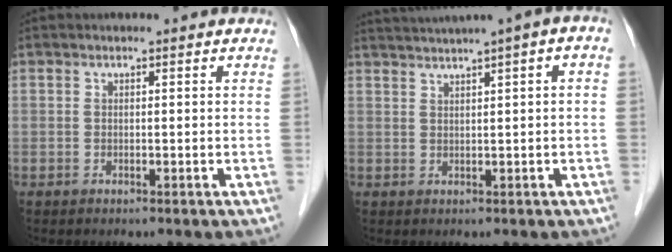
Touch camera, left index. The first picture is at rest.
{"total": 6.4, "force": [3.7, -0.3, 5.3], "torque": [-0.088, 0.035, 0.060]}